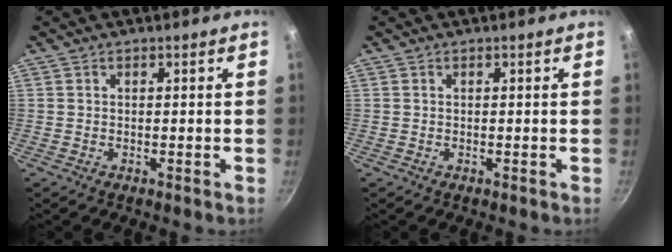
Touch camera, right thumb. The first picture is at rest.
{"total": 0.0}